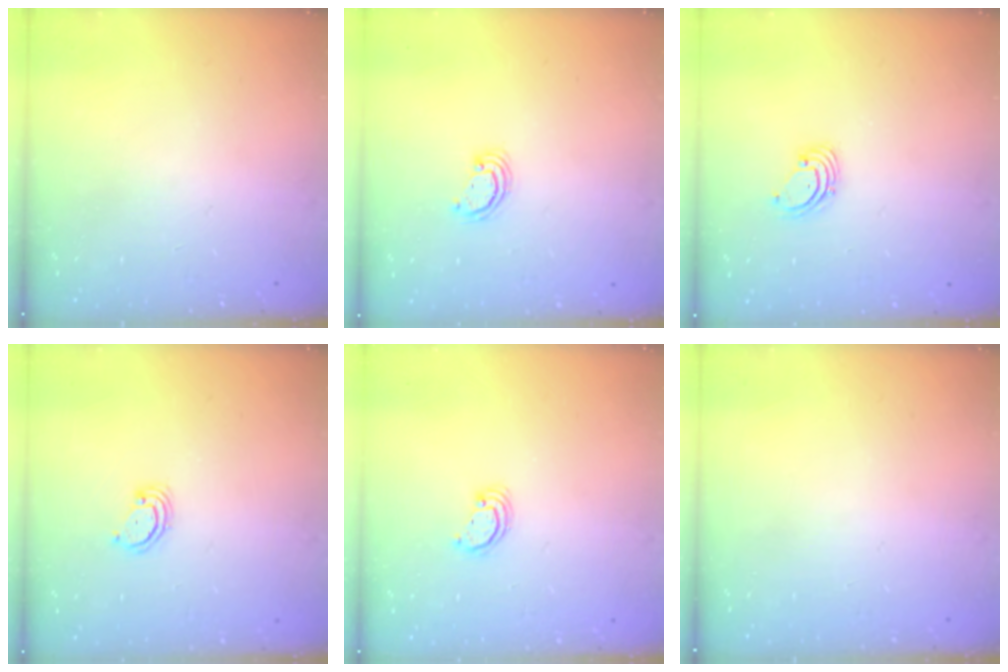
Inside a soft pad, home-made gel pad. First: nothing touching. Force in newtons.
{"total": 2.3, "press": 2.3, "slide": 0.3}
{"total": 1.6, "press": 1.6, "slide": 0.1}
{"total": 2.9, "press": 2.9, "slide": 0.2}
{"total": 2.8, "press": 2.8, "slide": 0.2}
{"total": 0.0}